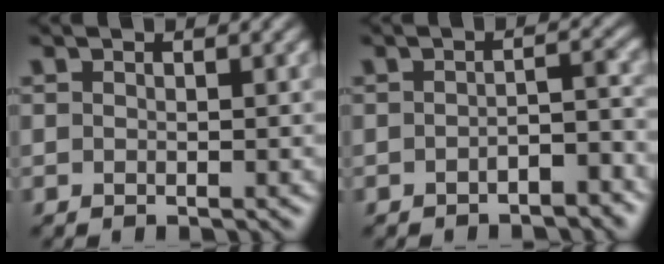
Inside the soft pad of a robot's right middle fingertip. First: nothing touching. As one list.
[{"total": 2.8, "force": [-1.5, 0.9, 2.2], "torque": [-0.033, 0.004, -0.024]}]